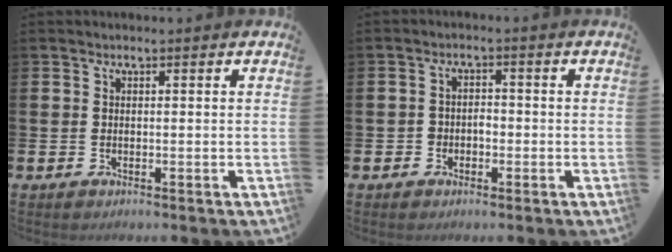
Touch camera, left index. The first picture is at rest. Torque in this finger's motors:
{"motor_torque": [0.03, 0.10, 0.00, 0.00]}